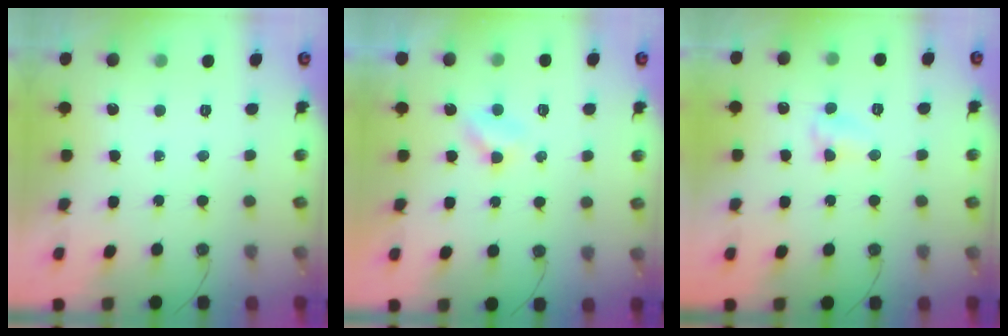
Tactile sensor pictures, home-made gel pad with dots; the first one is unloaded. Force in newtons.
{"total": 2.4, "press": 2.4, "slide": 0.6}
{"total": 3.8, "press": 3.8, "slide": 0.5}